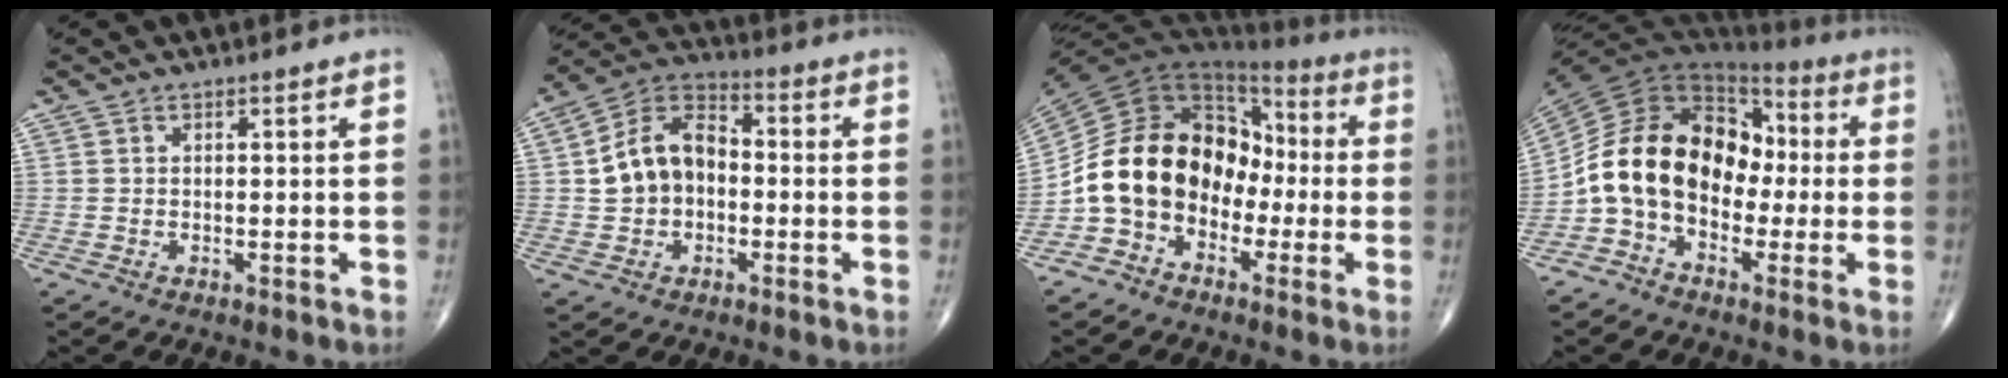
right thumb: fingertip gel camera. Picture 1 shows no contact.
{"total": 11.7, "force": [-0.3, 8.5, 8.1], "torque": [-0.126, 0.037, -0.019]}
{"total": 15.8, "force": [-4.1, 11.8, 9.7], "torque": [-0.150, 0.065, -0.083]}
{"total": 16.6, "force": [-2.2, 11.7, 11.6], "torque": [-0.189, 0.058, -0.049]}